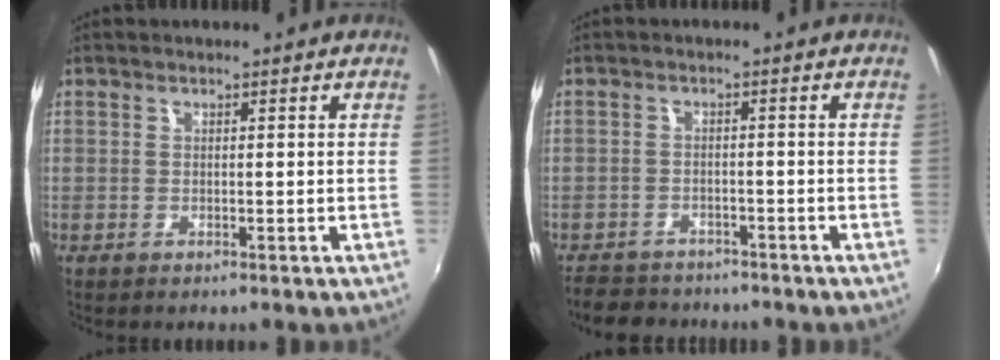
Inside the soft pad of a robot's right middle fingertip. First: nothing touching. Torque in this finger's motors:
{"motor_torque": [0.32, -0.50, 0.02, 0.02]}